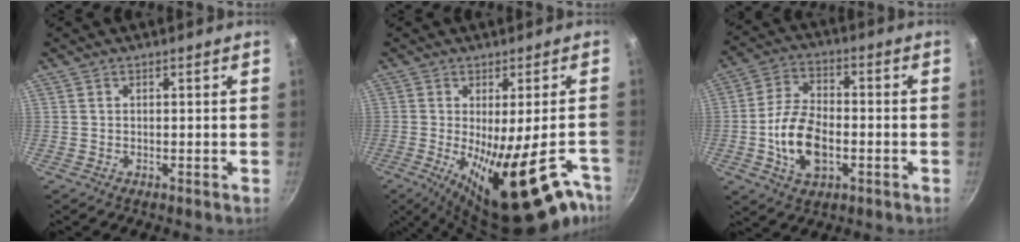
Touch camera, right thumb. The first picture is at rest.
{"total": 22.1, "force": [-10.6, 7.0, 18.1], "torque": [-0.219, -0.004, -0.137]}
{"total": 12.0, "force": [-2.7, 7.0, 9.3], "torque": [-0.165, 0.022, -0.053]}